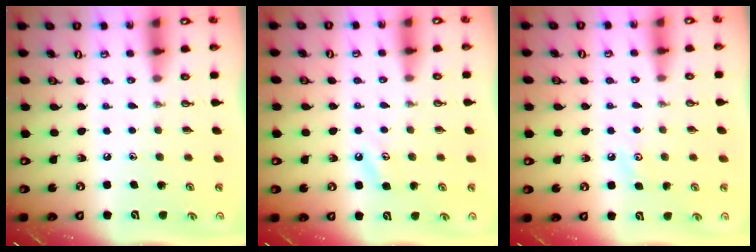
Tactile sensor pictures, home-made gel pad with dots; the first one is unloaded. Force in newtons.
{"total": 3.2, "press": 3.2, "slide": 0.5}
{"total": 3.9, "press": 3.9, "slide": 0.4}